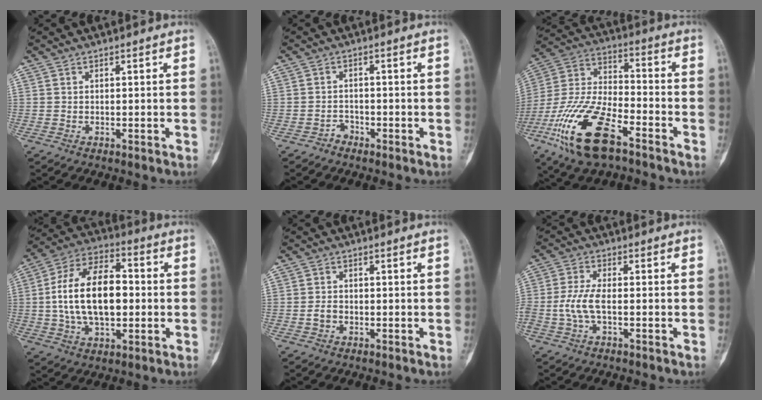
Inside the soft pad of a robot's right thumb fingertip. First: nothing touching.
{"total": 1.7, "force": [-1.3, 1.0, 0.0], "torque": [0.004, 0.006, -0.029]}
{"total": 20.2, "force": [-10.6, 8.3, 15.0], "torque": [-0.317, 0.042, -0.202]}
{"total": 18.4, "force": [-0.1, 10.5, 15.1], "torque": [-0.260, 0.025, -0.003]}
{"total": 1.7, "force": [-0.7, 1.3, 0.9], "torque": [-0.015, 0.008, -0.013]}
{"total": 5.6, "force": [-1.2, 2.2, 5.0], "torque": [-0.127, 0.011, -0.026]}